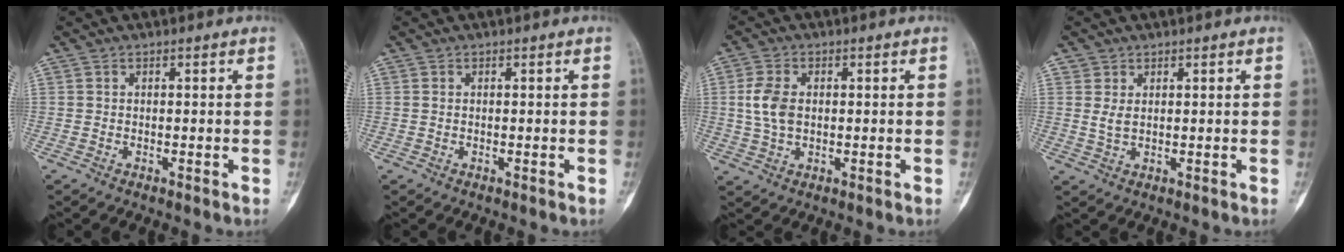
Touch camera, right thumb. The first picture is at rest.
{"total": 0.0}
{"total": 6.0, "force": [0.6, 3.8, 4.6], "torque": [-0.098, 0.004, 0.012]}
{"total": 2.3, "force": [0.8, 1.7, 1.4], "torque": [-0.022, -0.004, 0.018]}